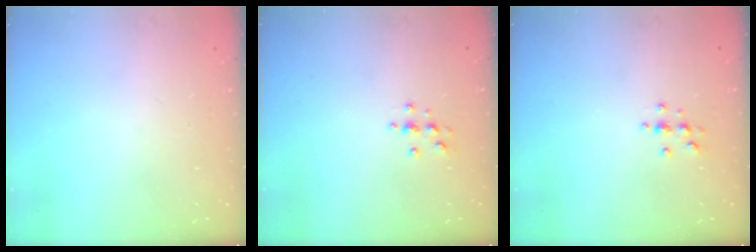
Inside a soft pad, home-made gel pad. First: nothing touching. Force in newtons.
{"total": 3.3, "press": 3.3, "slide": 0.4}
{"total": 3.3, "press": 3.3, "slide": 0.4}